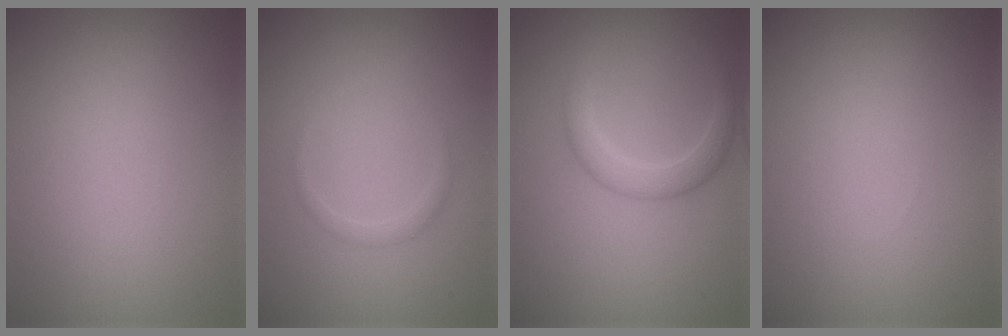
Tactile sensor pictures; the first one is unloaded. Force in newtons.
{"total": 0.9, "press": 0.9, "slide": 0.0}
{"total": 2.5, "press": 2.5, "slide": 0.0}
{"total": 0.0}